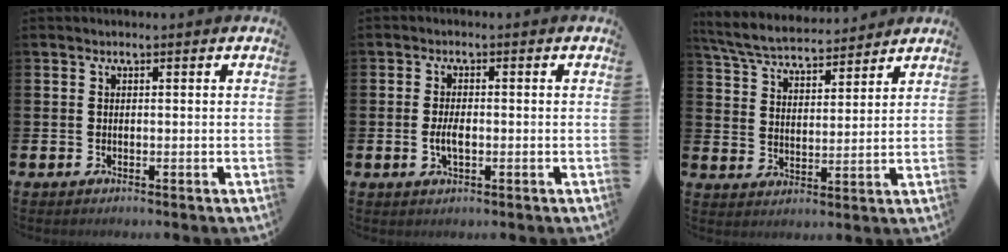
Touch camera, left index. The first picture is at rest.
{"total": 2.7, "force": [-0.7, 1.1, 2.3], "torque": [-0.034, -0.005, -0.015]}
{"total": 6.4, "force": [6.2, 1.2, 1.2], "torque": [-0.052, -0.032, 0.110]}